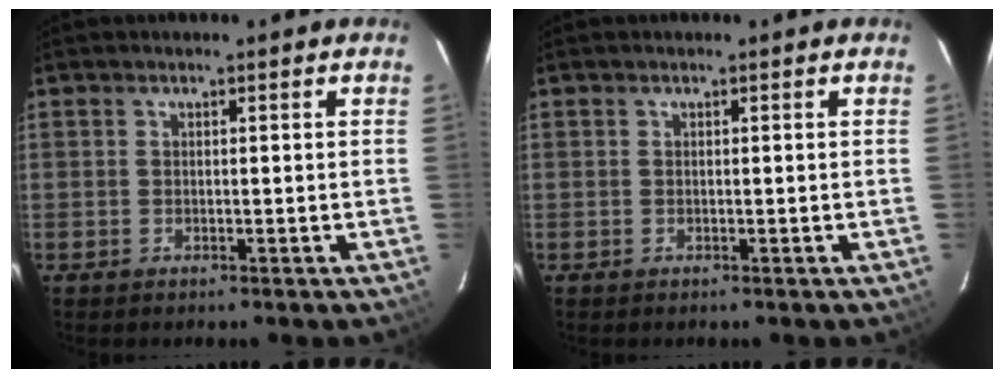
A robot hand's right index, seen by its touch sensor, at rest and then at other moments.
{"total": 0.0}